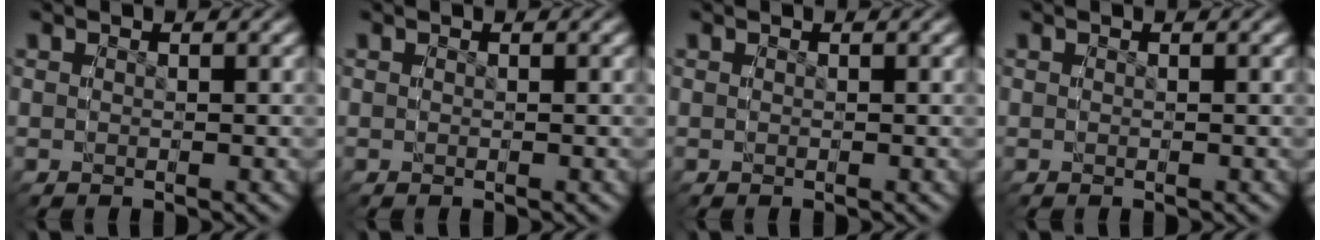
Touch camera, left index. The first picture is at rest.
{"total": 0.0}
{"total": 0.0}
{"total": 0.0}